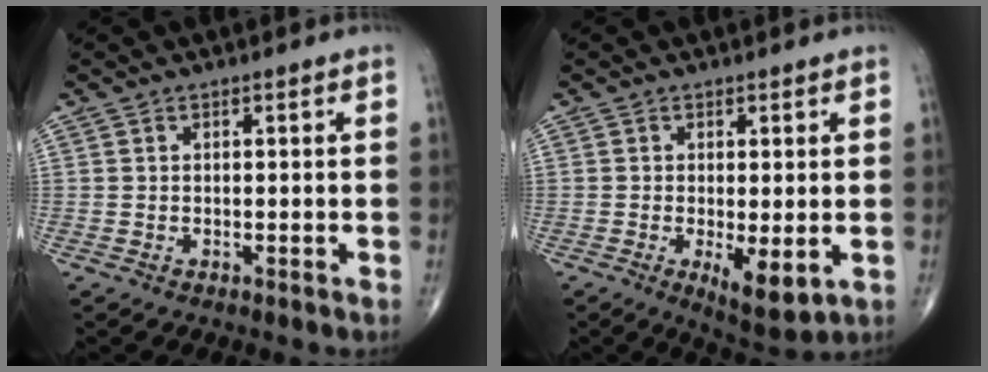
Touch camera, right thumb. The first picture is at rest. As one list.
[{"total": 6.6, "force": [-1.4, 2.4, 6.0], "torque": [-0.093, -0.021, -0.017]}]